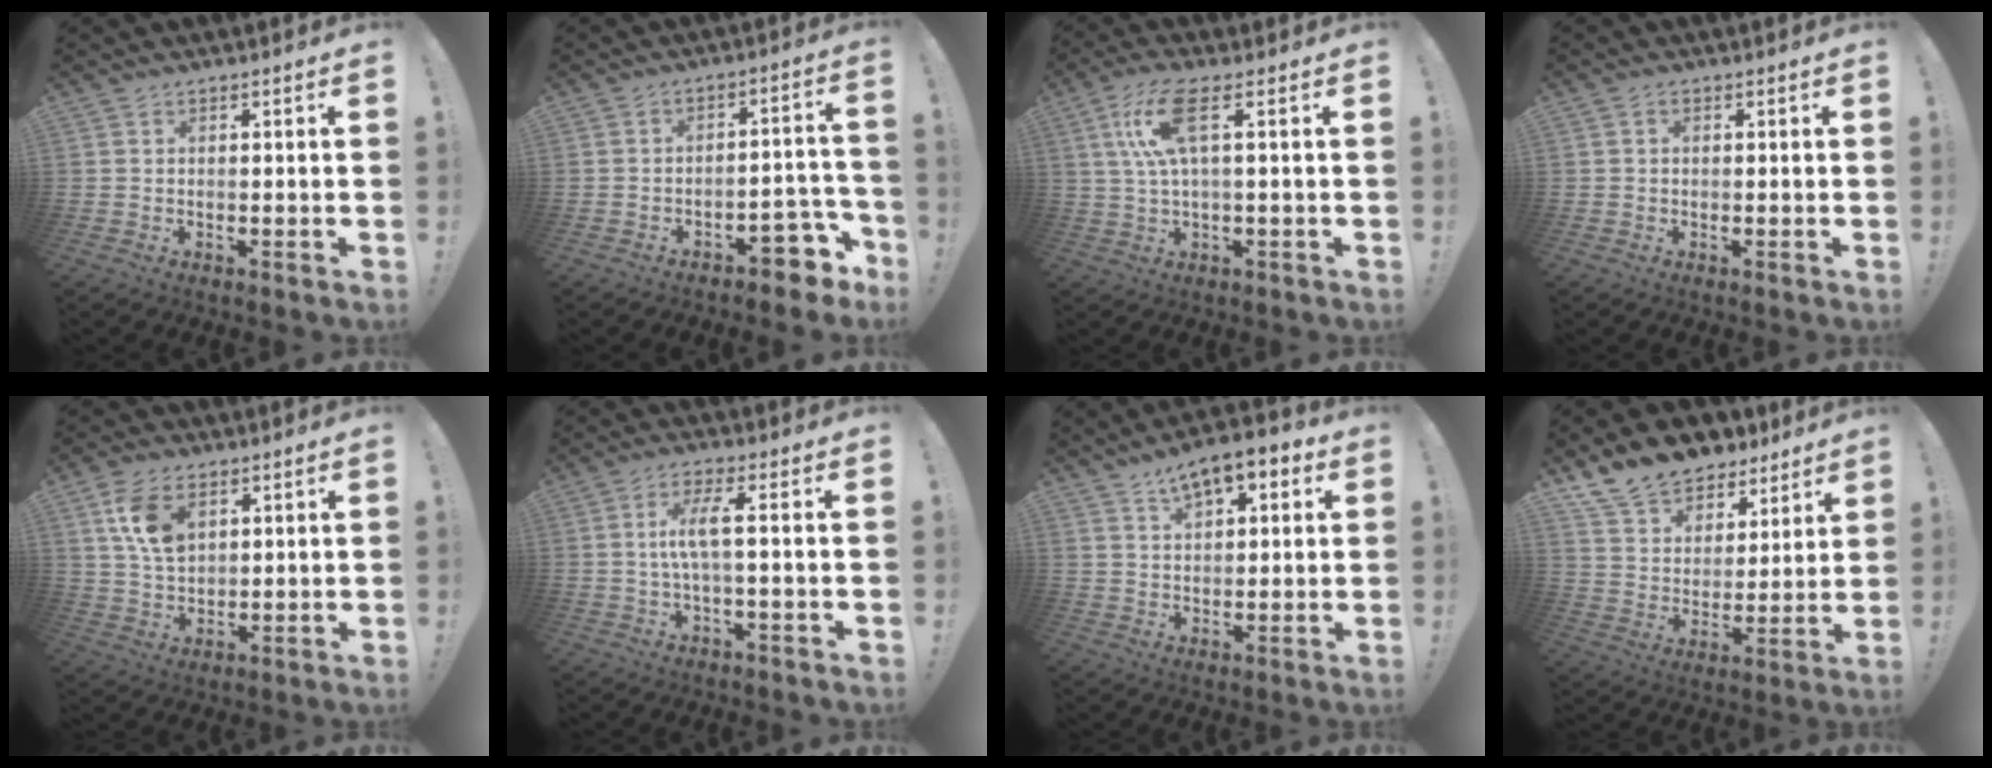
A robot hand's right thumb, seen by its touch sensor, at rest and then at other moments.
{"total": 9.4, "force": [-6.1, 4.1, 5.8], "torque": [-0.052, 0.040, -0.103]}
{"total": 11.1, "force": [3.2, 3.2, 10.2], "torque": [-0.194, -0.002, 0.055]}
{"total": 0.7, "force": [0.0, 0.6, 0.3], "torque": [-0.001, 0.001, -0.001]}
{"total": 10.3, "force": [4.5, 6.2, 6.8], "torque": [-0.127, -0.004, 0.088]}
{"total": 7.4, "force": [0.5, 1.2, 7.3], "torque": [-0.133, -0.002, 0.002]}
{"total": 8.8, "force": [5.4, 3.8, 5.8], "torque": [-0.083, -0.021, 0.094]}
{"total": 12.8, "force": [10.6, 6.7, 2.8], "torque": [-0.060, -0.082, 0.200]}